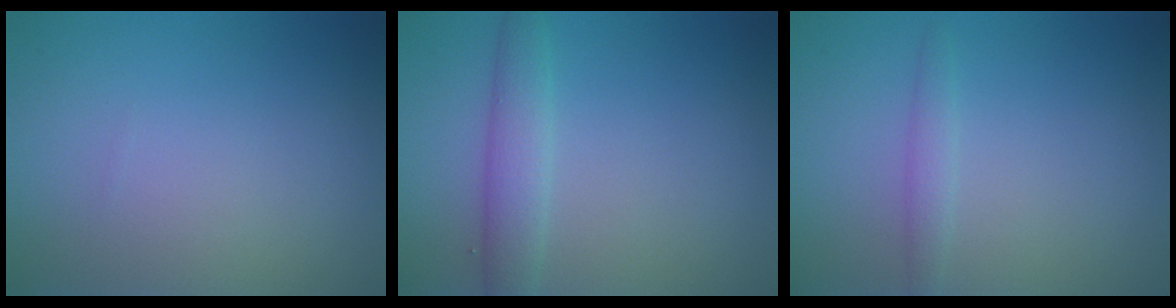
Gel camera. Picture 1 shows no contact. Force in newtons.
{"total": 2.8, "press": 2.8, "slide": 0.1}
{"total": 1.3, "press": 1.3, "slide": 0.1}